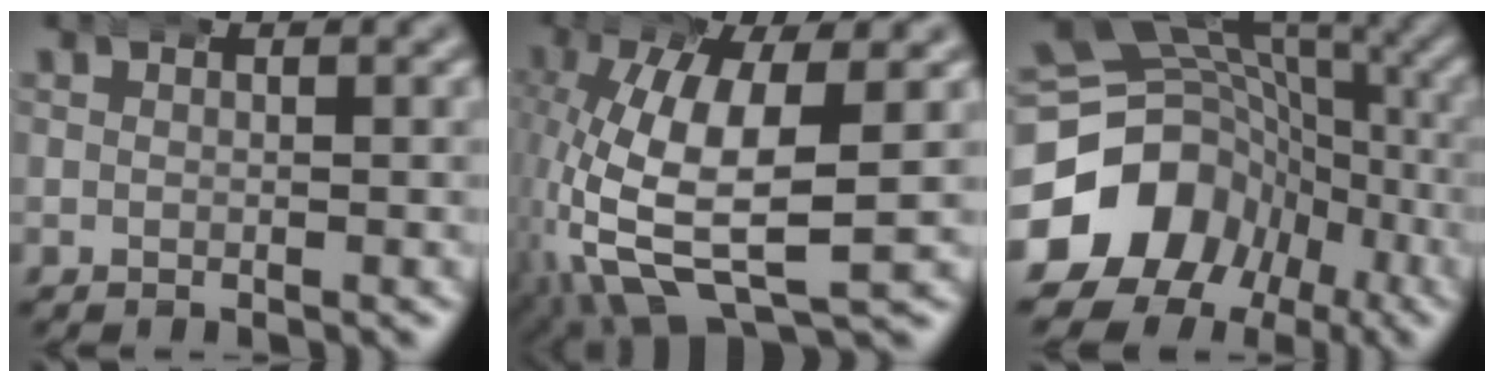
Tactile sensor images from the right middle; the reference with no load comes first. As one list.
[{"total": 10.6, "force": [-0.5, 5.4, 9.2], "torque": [-0.199, -0.036, 0.016]}, {"total": 17.8, "force": [-5.0, 15.1, 8.0], "torque": [-0.149, -0.057, -0.074]}]